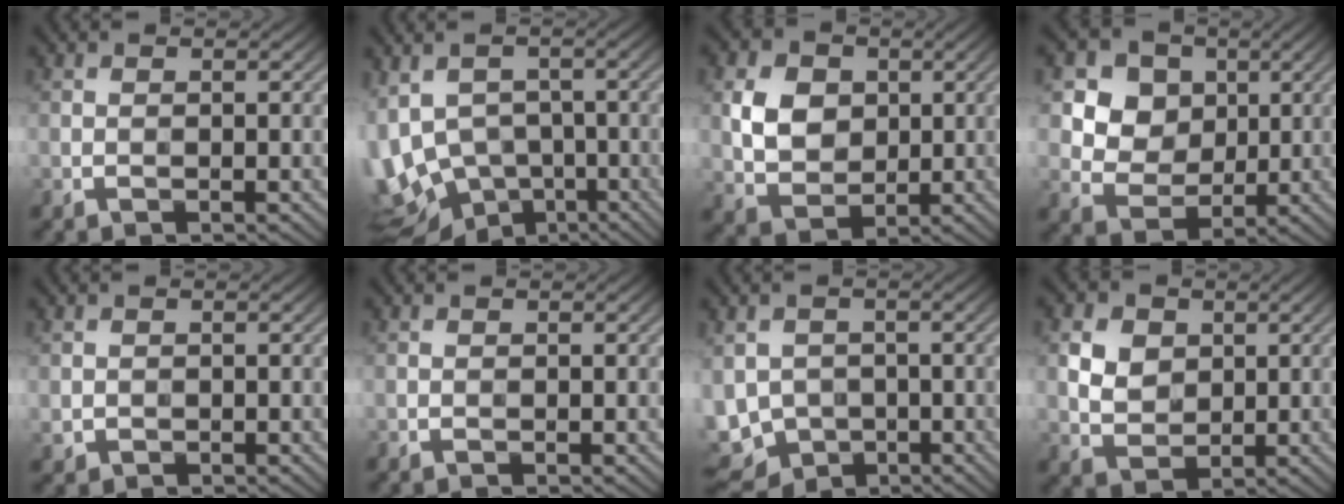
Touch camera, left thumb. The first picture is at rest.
{"total": 12.2, "force": [-3.0, 8.4, 8.2], "torque": [-0.196, -0.020, -0.029]}
{"total": 6.5, "force": [1.3, 5.2, 3.7], "torque": [-0.092, 0.000, 0.018]}
{"total": 8.4, "force": [3.1, 7.0, 3.5], "torque": [-0.109, -0.005, 0.070]}
{"total": 1.0, "force": [0.0, 1.0, 0.3], "torque": [-0.008, -0.008, 0.001]}
{"total": 0.0}
{"total": 7.4, "force": [-2.1, 5.8, 4.0], "torque": [-0.109, -0.021, -0.037]}
{"total": 5.3, "force": [1.6, 4.2, 2.8], "torque": [-0.077, -0.002, 0.020]}